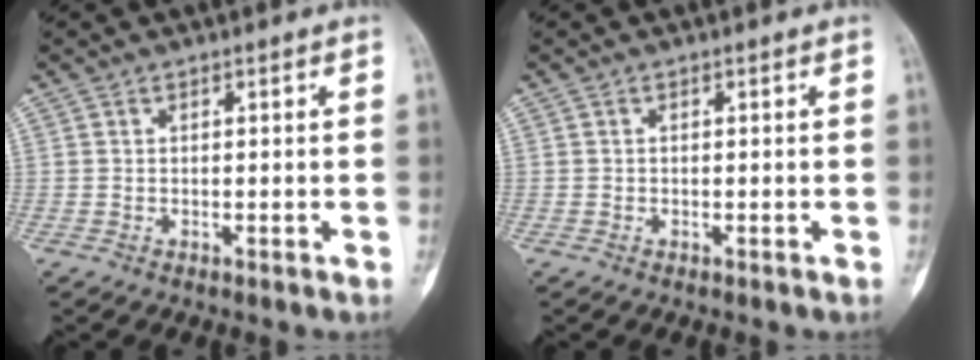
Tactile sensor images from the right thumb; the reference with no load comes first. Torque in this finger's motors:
{"motor_torque": [0.17, -0.49, 0.03, 0.08, -0.03]}